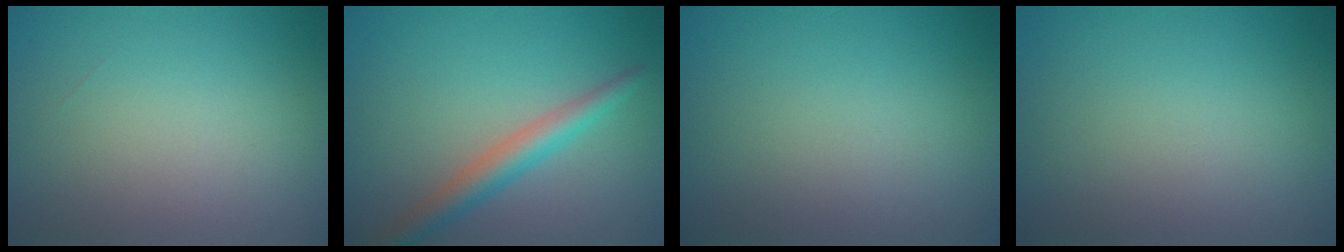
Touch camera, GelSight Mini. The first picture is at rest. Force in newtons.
{"total": 3.2, "press": 3.2, "slide": 0.1}
{"total": 0.0}
{"total": 0.0}